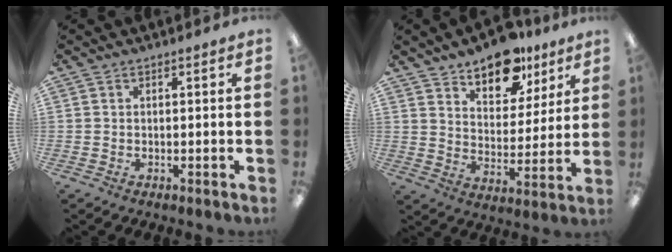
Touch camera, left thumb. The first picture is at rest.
{"total": 13.4, "force": [10.6, 6.7, 4.9], "torque": [-0.062, -0.069, 0.192]}